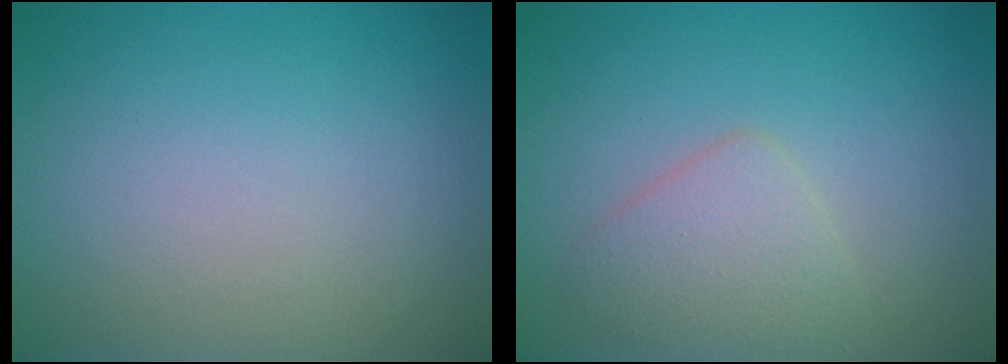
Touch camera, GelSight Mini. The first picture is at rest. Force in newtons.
{"total": 2.8, "press": 2.8, "slide": 0.0}